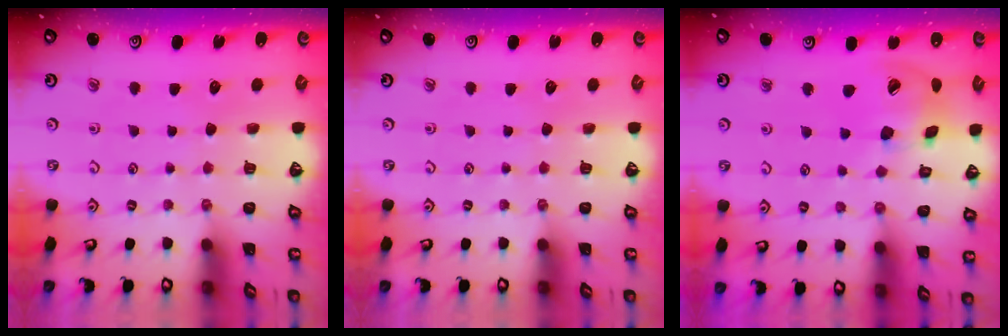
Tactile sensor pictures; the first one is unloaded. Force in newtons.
{"total": 0.0}
{"total": 16.9, "press": 16.8, "slide": 2.5}